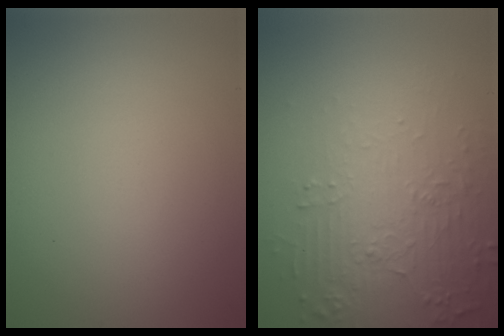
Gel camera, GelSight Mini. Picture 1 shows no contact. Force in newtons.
{"total": 6.0, "press": 3.8, "slide": 4.6}